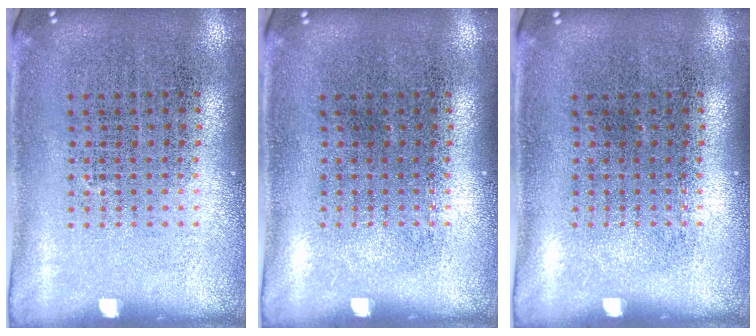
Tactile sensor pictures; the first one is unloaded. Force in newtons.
{"total": 0.0}
{"total": 0.0}